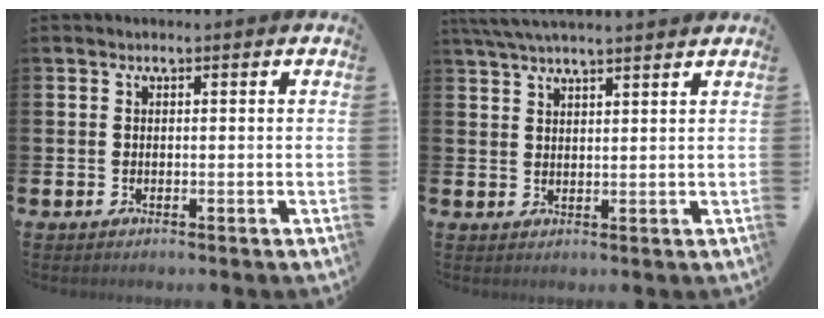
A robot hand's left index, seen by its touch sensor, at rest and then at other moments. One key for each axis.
{"total": 4.4, "fx": 4.1, "fy": 0.1, "fz": 1.5, "tx": -0.043, "ty": -0.007, "tz": 0.077}